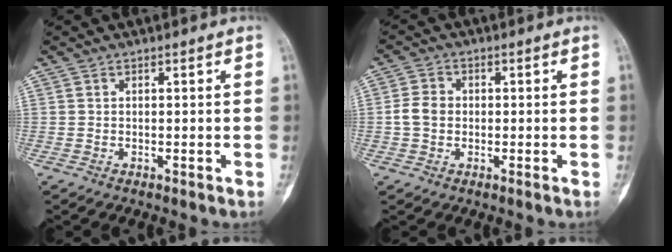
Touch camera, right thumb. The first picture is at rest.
{"total": 3.8, "force": [-0.4, 3.0, 2.3], "torque": [-0.045, 0.010, -0.013]}